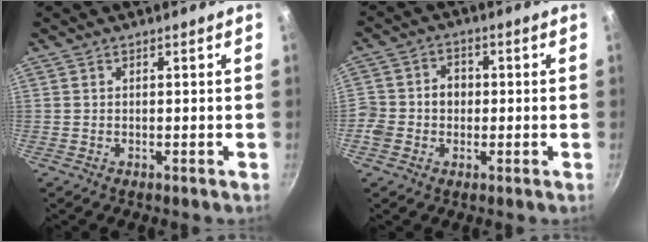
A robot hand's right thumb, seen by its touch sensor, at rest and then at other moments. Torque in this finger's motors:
{"motor_torque": [0.22, 0.49, 0.35, 0.14, 0.00]}